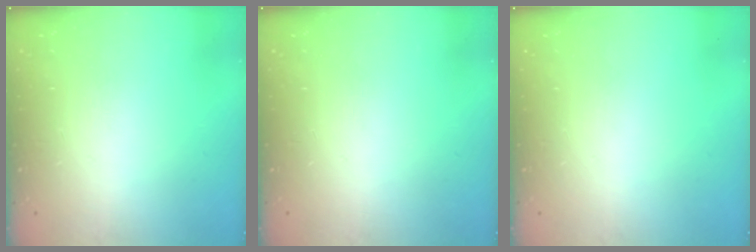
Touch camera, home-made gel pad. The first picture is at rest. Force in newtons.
{"total": 0.0}
{"total": 0.0}